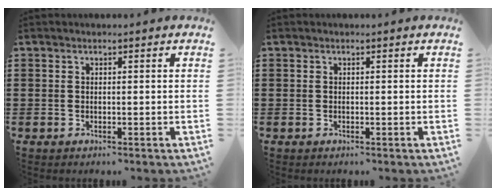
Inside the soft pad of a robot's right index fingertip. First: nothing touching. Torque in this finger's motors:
{"motor_torque": [-0.20, 0.20, 0.00, -0.01]}